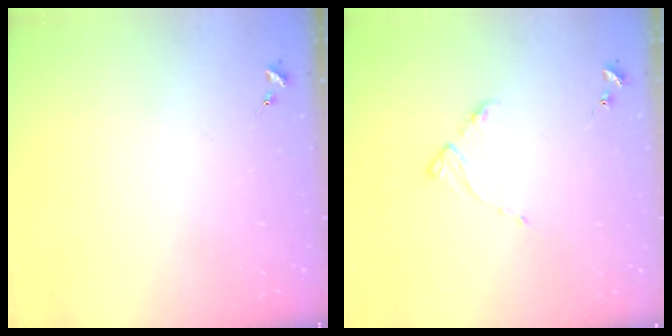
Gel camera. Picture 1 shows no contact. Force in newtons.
{"total": 5.0, "press": 4.9, "slide": 0.6}